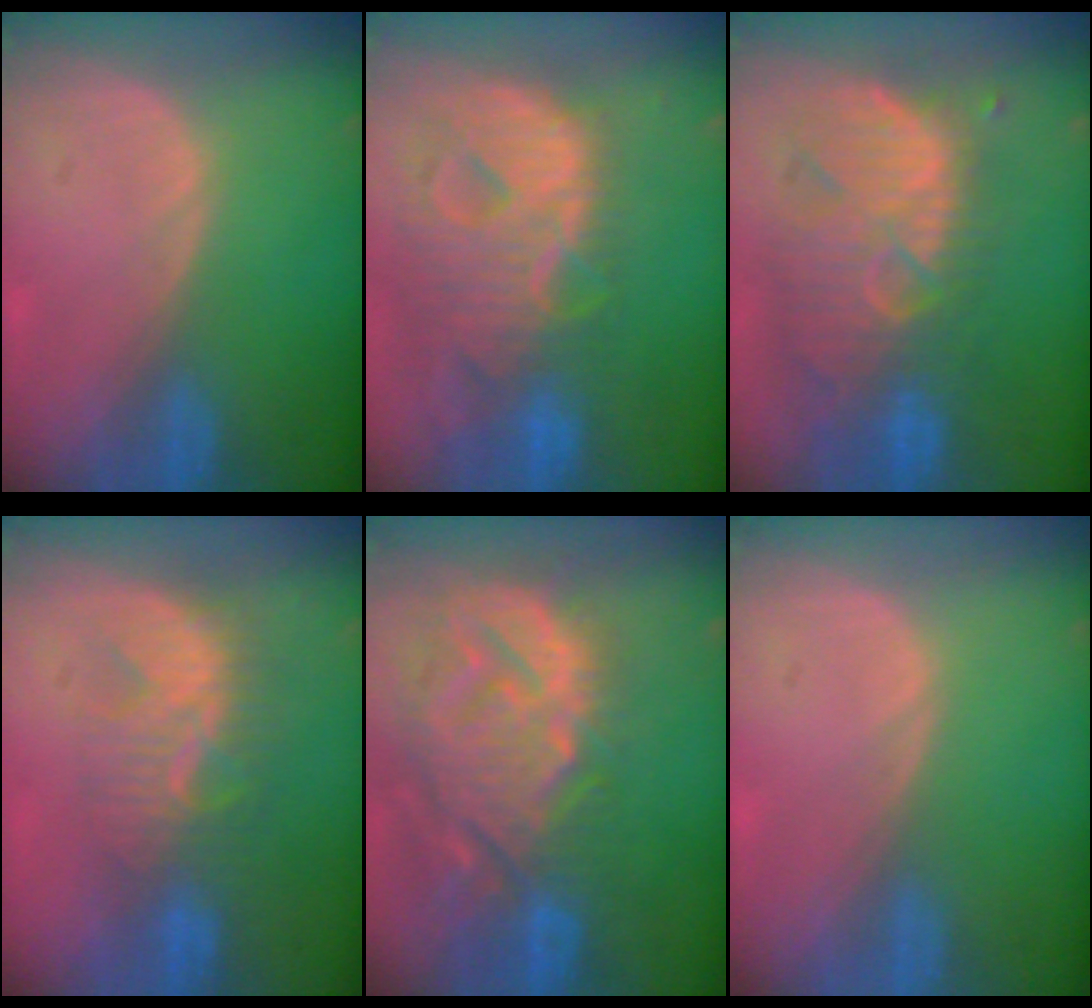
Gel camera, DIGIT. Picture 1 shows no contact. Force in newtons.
{"total": 12.9, "press": 11.0, "slide": 6.9}
{"total": 11.8, "press": 10.9, "slide": 4.4}
{"total": 8.0, "press": 7.8, "slide": 1.9}
{"total": 14.4, "press": 12.3, "slide": 7.5}
{"total": 0.0}